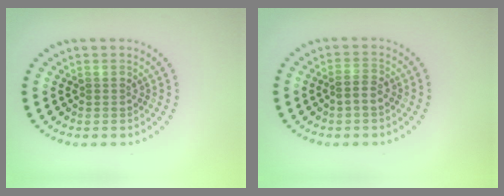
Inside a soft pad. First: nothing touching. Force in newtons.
{"total": 1.7, "press": 1.6, "slide": 0.6}